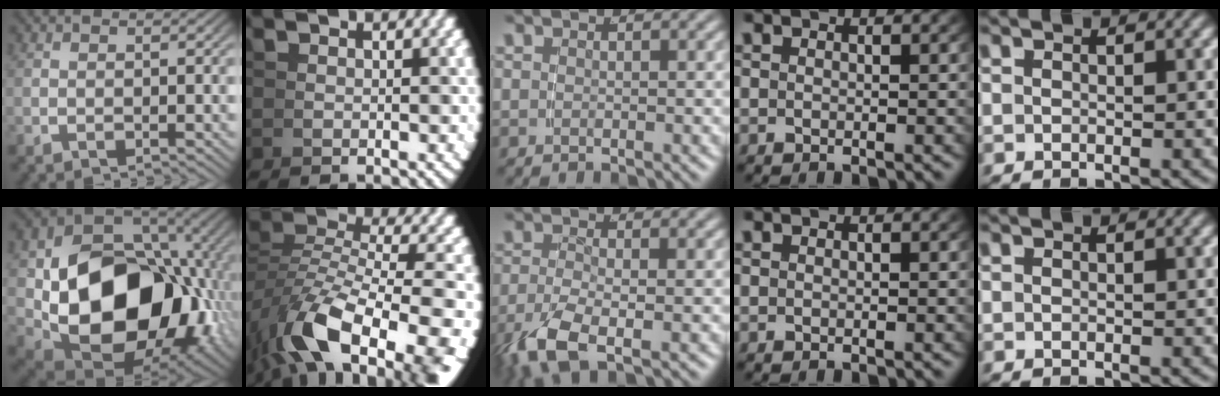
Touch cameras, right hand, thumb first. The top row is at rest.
{"thumb": {"total": 24.7, "force": [-3.3, 16.2, 18.4], "torque": [-0.348, -0.078, -0.017]}, "index": {"total": 10.4, "force": [-3.0, 5.2, 8.4], "torque": [-0.148, -0.032, -0.027]}, "middle": {"total": 4.5, "force": [-2.5, 1.6, 3.4], "torque": [-0.087, -0.021, -0.031]}}